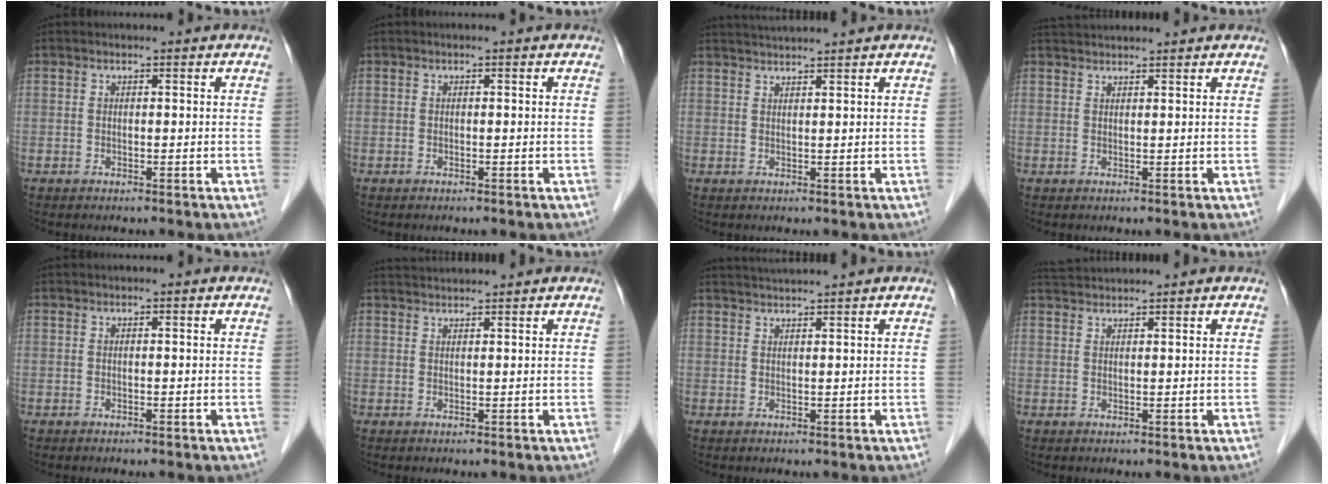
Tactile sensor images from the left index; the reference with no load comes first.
{"total": 0.0}
{"total": 4.1, "force": [3.8, -1.0, 1.0], "torque": [-0.015, 0.019, 0.065]}
{"total": 5.1, "force": [4.9, -0.3, 1.3], "torque": [-0.021, 0.035, 0.078]}
{"total": 0.0}
{"total": 4.4, "force": [4.3, -0.6, 0.8], "torque": [-0.014, 0.027, 0.071]}
{"total": 3.8, "force": [3.6, -1.2, 0.8], "torque": [-0.012, 0.014, 0.062]}
{"total": 4.5, "force": [4.4, -0.6, 0.9], "torque": [-0.016, 0.028, 0.080]}